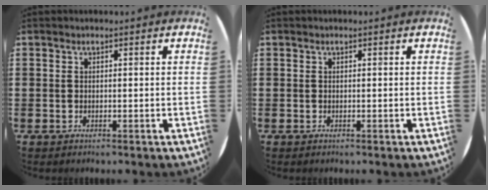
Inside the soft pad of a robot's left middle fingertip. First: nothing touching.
{"total": 0.0}